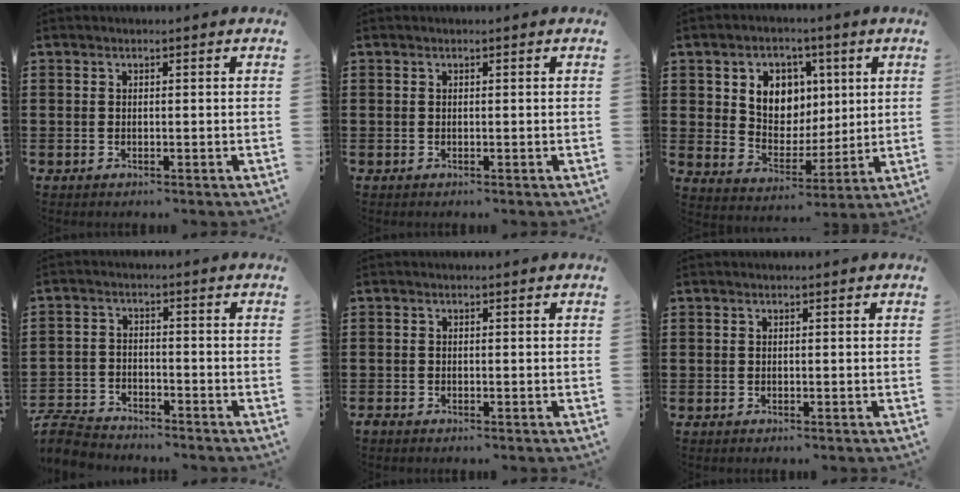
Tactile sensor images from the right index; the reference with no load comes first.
{"total": 0.0}
{"total": 7.3, "force": [2.8, 6.2, 2.6], "torque": [-0.062, -0.002, 0.047]}
{"total": 4.9, "force": [-4.8, 0.9, 0.8], "torque": [-0.035, -0.003, -0.101]}
{"total": 0.7, "force": [-0.6, 0.2, 0.1], "torque": [-0.004, -0.003, -0.013]}
{"total": 0.0}